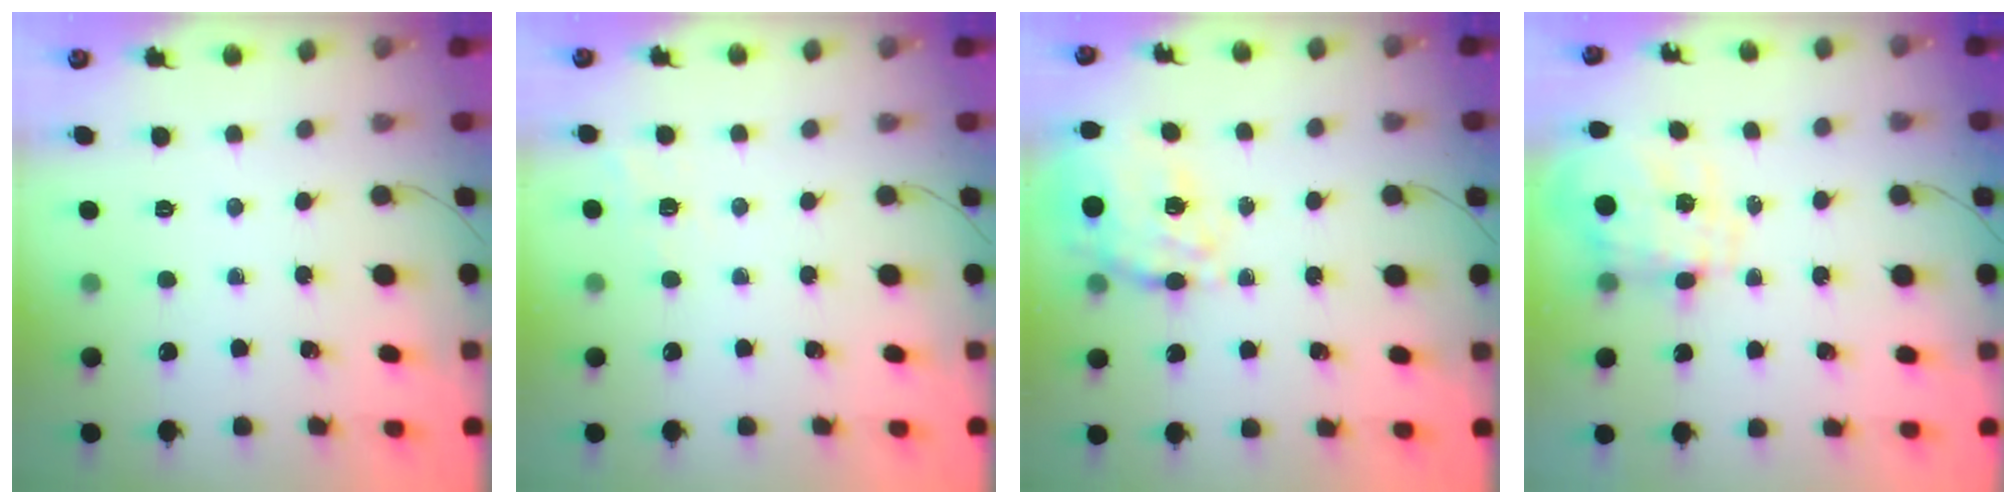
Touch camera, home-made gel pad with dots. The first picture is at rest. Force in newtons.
{"total": 5.7, "press": 5.5, "slide": 1.4}
{"total": 12.8, "press": 12.0, "slide": 4.6}
{"total": 6.1, "press": 6.0, "slide": 1.2}